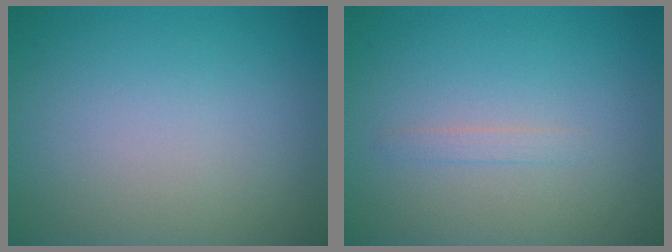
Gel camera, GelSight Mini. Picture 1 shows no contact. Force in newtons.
{"total": 0.8, "press": 0.8, "slide": 0.0}